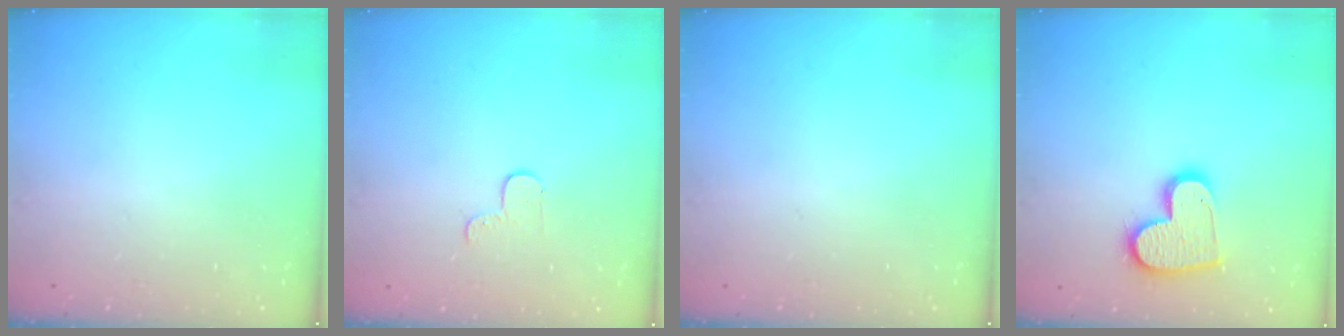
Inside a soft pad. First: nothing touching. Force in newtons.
{"total": 3.3, "press": 3.2, "slide": 0.3}
{"total": 0.0}
{"total": 14.6, "press": 14.6, "slide": 1.2}